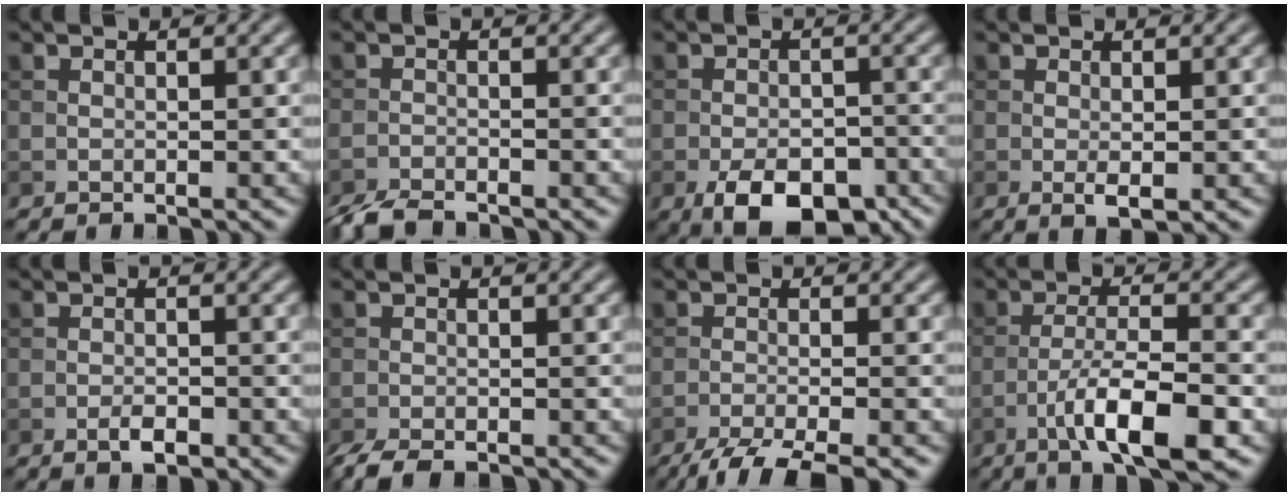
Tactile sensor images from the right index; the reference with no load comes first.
{"total": 3.4, "force": [-3.1, 0.6, 1.2], "torque": [-0.026, -0.010, -0.066]}
{"total": 7.6, "force": [-4.2, 3.8, 5.0], "torque": [-0.076, -0.012, -0.062]}
{"total": 1.5, "force": [-0.2, 0.4, 1.4], "torque": [-0.026, -0.006, -0.003]}
{"total": 1.8, "force": [-0.9, 0.7, 1.3], "torque": [-0.022, -0.001, -0.018]}
{"total": 2.8, "force": [-2.2, 0.7, 1.5], "torque": [-0.030, -0.008, -0.043]}
{"total": 5.2, "force": [-3.8, 0.9, 3.4], "torque": [-0.049, -0.003, -0.078]}
{"total": 7.6, "force": [-3.6, 1.9, 6.3], "torque": [-0.108, 0.007, -0.065]}